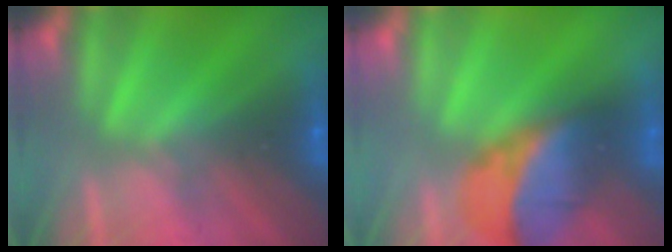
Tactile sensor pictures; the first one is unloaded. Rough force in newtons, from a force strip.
{"total": 2.8}